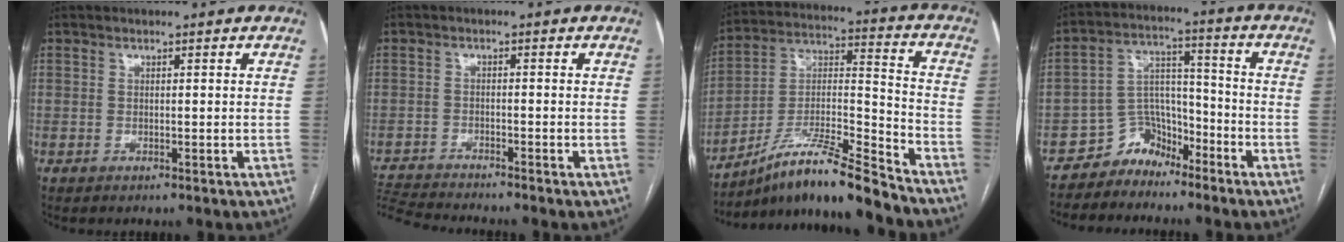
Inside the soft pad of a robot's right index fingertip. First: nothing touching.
{"total": 5.9, "force": [-5.6, -1.5, 0.9], "torque": [-0.017, -0.014, -0.103]}
{"total": 14.3, "force": [-12.4, -0.3, 7.2], "torque": [-0.131, 0.020, -0.217]}
{"total": 6.4, "force": [-5.2, 3.8, 0.0], "torque": [0.009, 0.039, -0.091]}